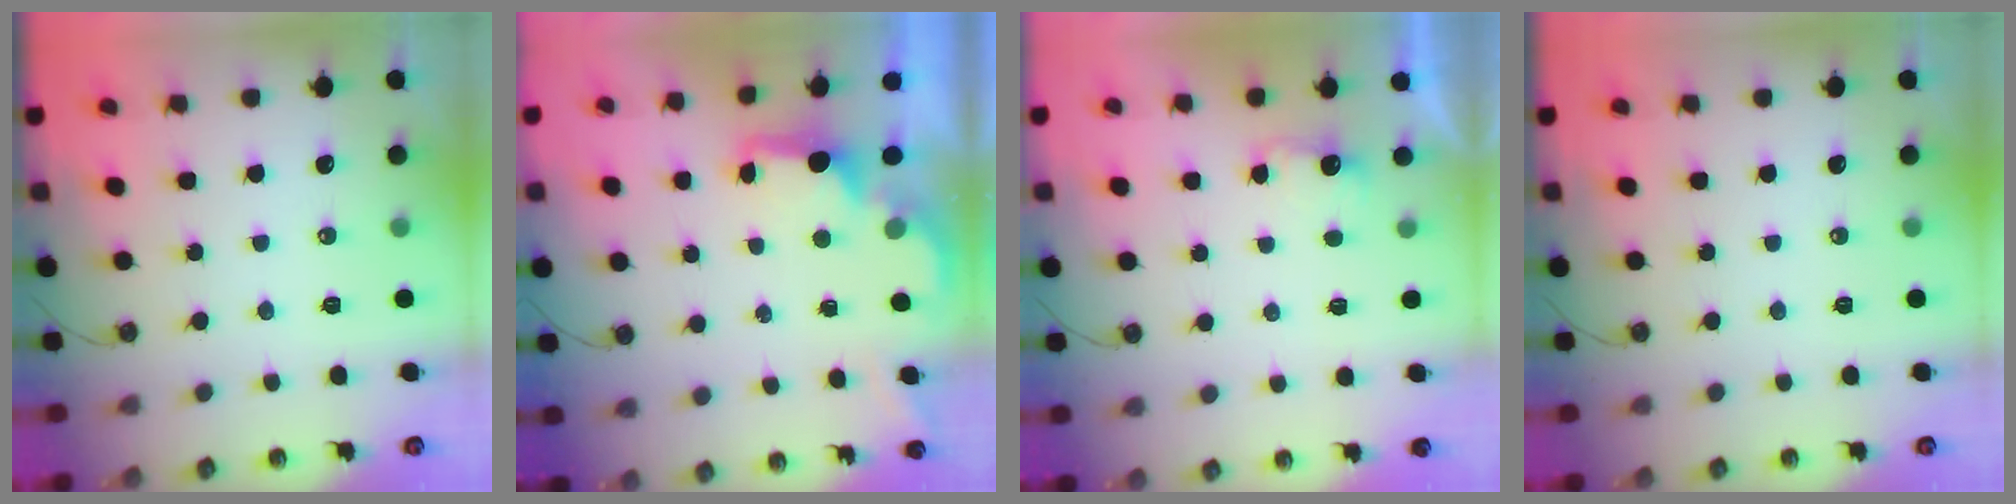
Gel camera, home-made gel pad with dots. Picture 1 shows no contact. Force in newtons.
{"total": 2.0, "press": 1.9, "slide": 0.8}
{"total": 2.4, "press": 2.3, "slide": 0.8}
{"total": 0.0}